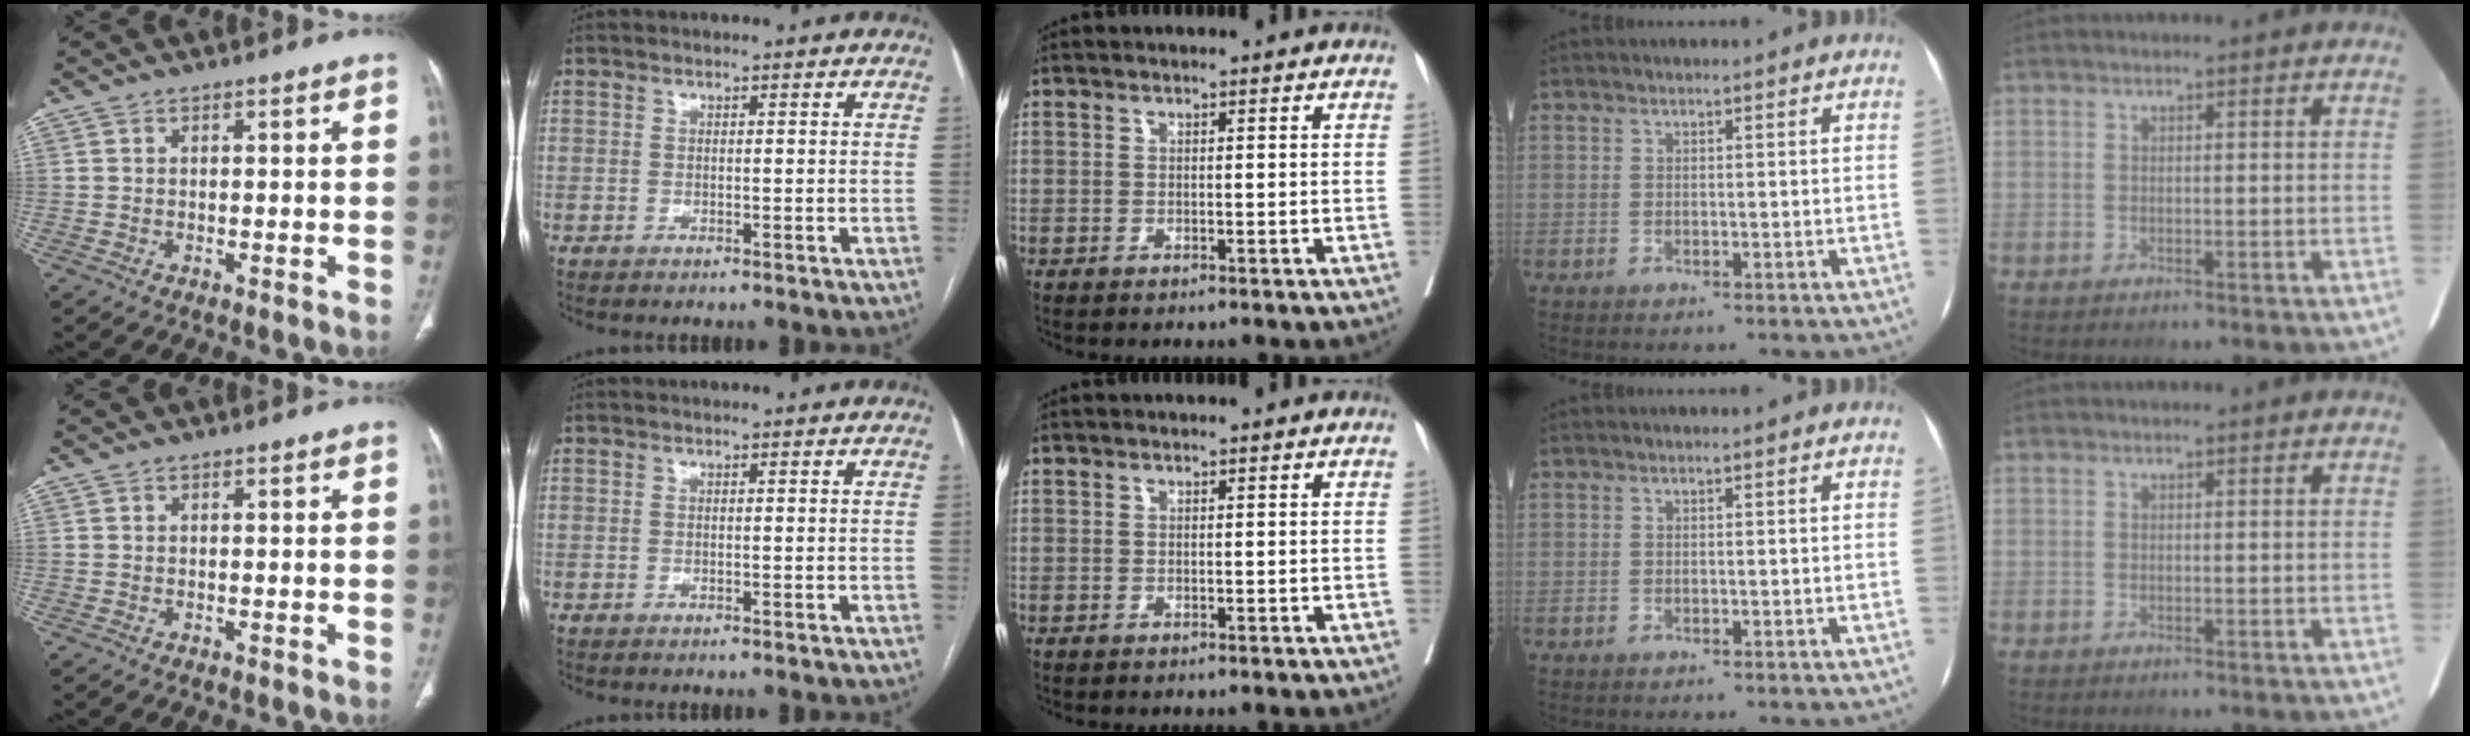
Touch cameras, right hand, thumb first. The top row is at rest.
{}